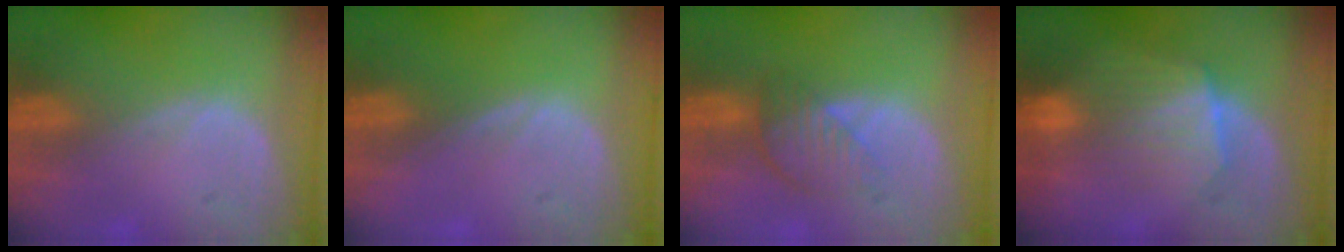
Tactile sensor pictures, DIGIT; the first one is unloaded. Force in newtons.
{"total": 0.0}
{"total": 4.5, "press": 4.1, "slide": 1.9}
{"total": 7.1, "press": 7.0, "slide": 0.9}